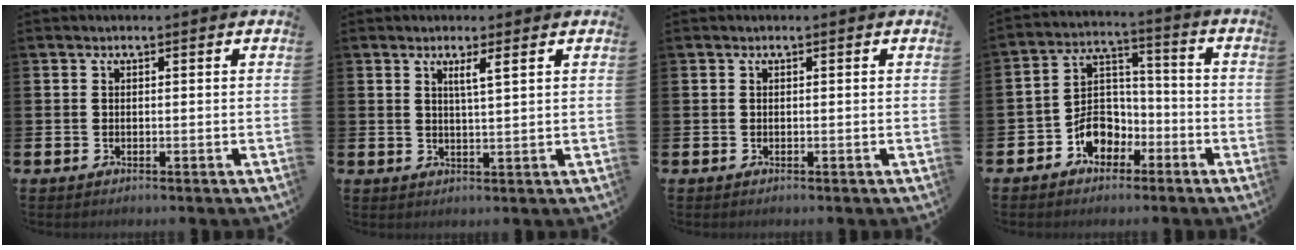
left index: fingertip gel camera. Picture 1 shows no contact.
{"total": 2.3, "force": [1.7, -0.1, 1.6], "torque": [-0.028, -0.006, 0.027]}
{"total": 0.0}
{"total": 6.6, "force": [-3.3, 5.0, 2.8], "torque": [-0.069, 0.010, -0.067]}